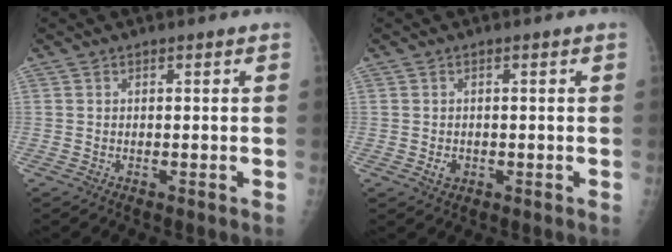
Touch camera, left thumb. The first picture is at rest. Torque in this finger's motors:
{"motor_torque": [0.26, 0.47, 0.09, -0.18, 0.01]}